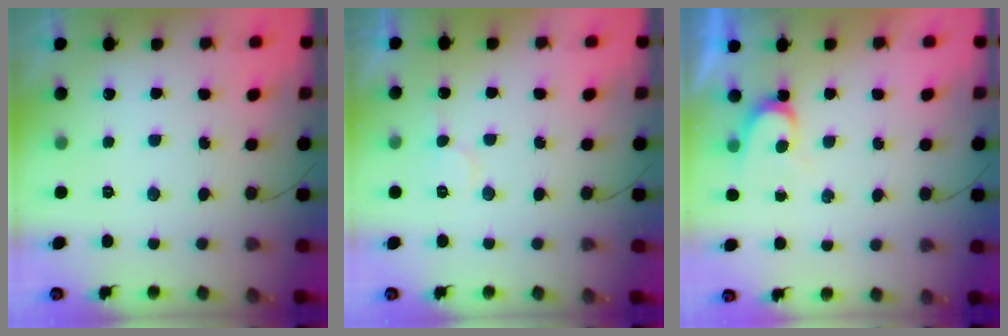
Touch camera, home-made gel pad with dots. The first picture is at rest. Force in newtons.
{"total": 5.8, "press": 5.8, "slide": 0.3}
{"total": 4.8, "press": 4.8, "slide": 0.6}